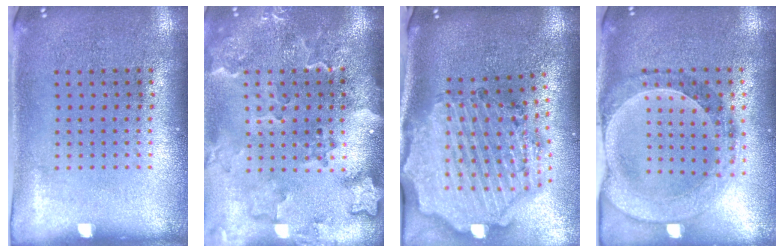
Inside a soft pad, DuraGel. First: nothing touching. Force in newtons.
{"total": 2.8, "press": 2.3, "slide": 1.6}
{"total": 3.2, "press": 2.9, "slide": 1.4}
{"total": 0.9, "press": 0.9, "slide": 0.2}